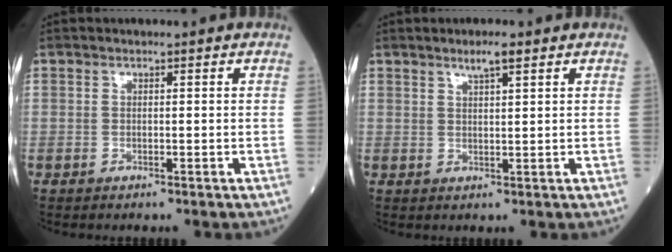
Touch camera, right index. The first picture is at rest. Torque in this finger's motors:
{"motor_torque": [0.30, 0.24, 0.16, 0.04]}